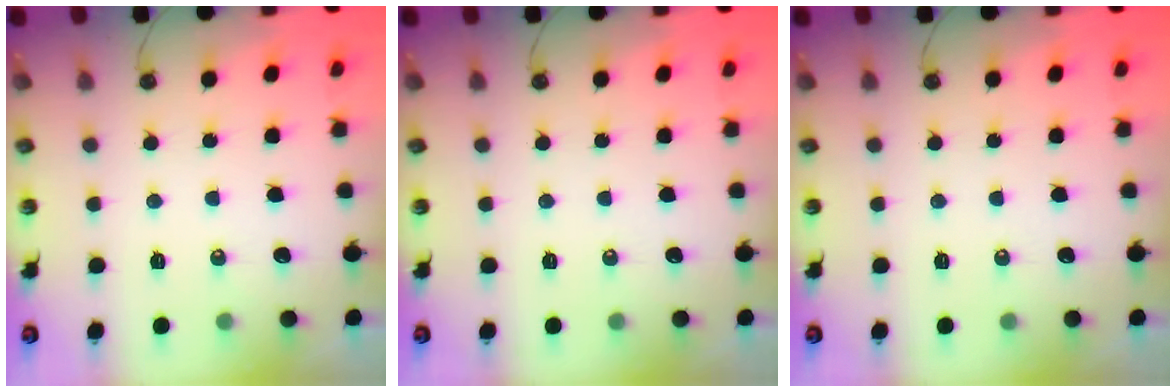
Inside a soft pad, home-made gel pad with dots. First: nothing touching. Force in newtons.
{"total": 0.0}
{"total": 0.0}